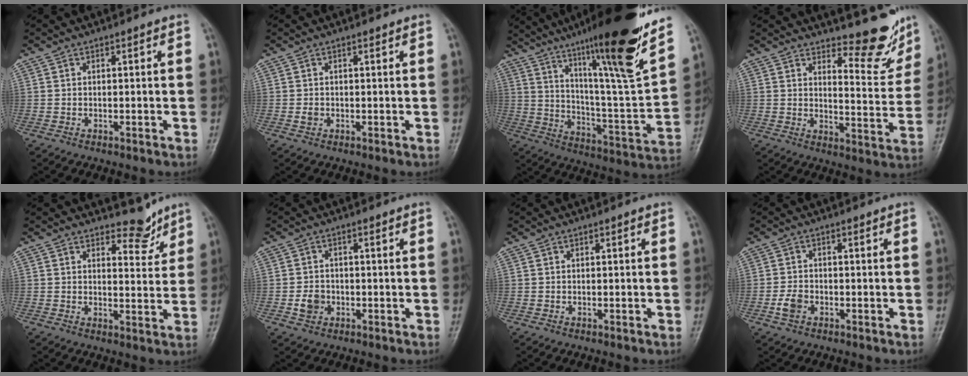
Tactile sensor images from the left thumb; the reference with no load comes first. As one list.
[{"total": 1.2, "force": [0.1, 1.0, 0.7], "torque": [-0.009, 0.000, 0.005]}, {"total": 26.8, "force": [17.5, 2.4, 20.1], "torque": [-0.287, -0.068, 0.283]}, {"total": 10.0, "force": [8.8, 2.9, 3.6], "torque": [-0.019, -0.087, 0.117]}, {"total": 4.1, "force": [3.5, 1.8, 0.8], "torque": [0.012, -0.031, 0.050]}, {"total": 3.4, "force": [-0.8, 2.8, 1.6], "torque": [-0.019, 0.004, -0.013]}, {"total": 0.0}, {"total": 3.1, "force": [-1.1, 2.1, 1.9], "torque": [-0.037, 0.005, -0.022]}]